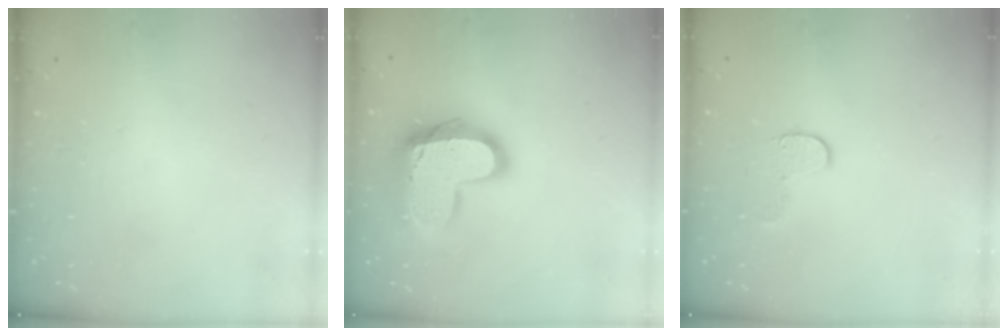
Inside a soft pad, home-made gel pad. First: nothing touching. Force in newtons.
{"total": 16.8, "press": 16.7, "slide": 1.4}
{"total": 6.1, "press": 6.1, "slide": 0.4}